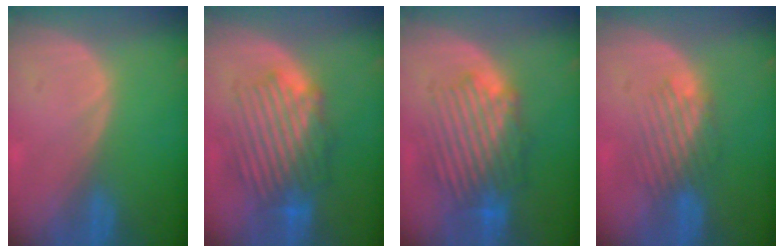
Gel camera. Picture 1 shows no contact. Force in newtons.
{"total": 8.9, "press": 8.6, "slide": 2.3}
{"total": 9.1, "press": 8.6, "slide": 2.8}
{"total": 4.8, "press": 4.4, "slide": 1.9}